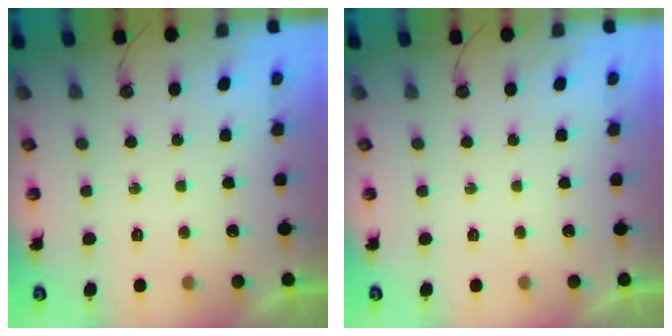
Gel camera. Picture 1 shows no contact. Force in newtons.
{"total": 0.0}